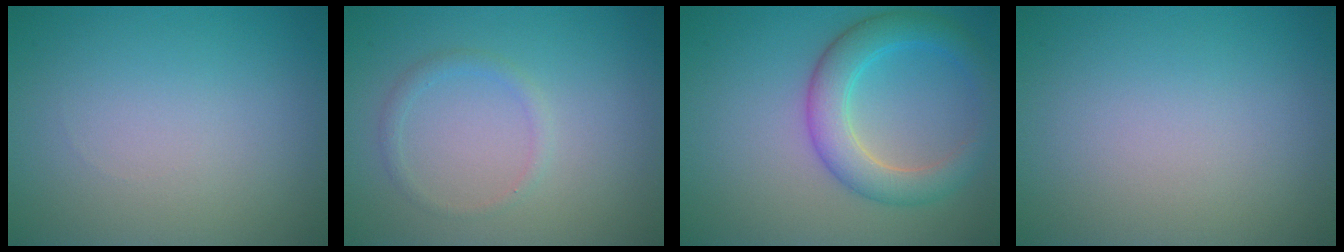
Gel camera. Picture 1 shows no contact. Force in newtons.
{"total": 1.2, "press": 1.2, "slide": 0.1}
{"total": 4.8, "press": 4.8, "slide": 0.1}
{"total": 0.0}